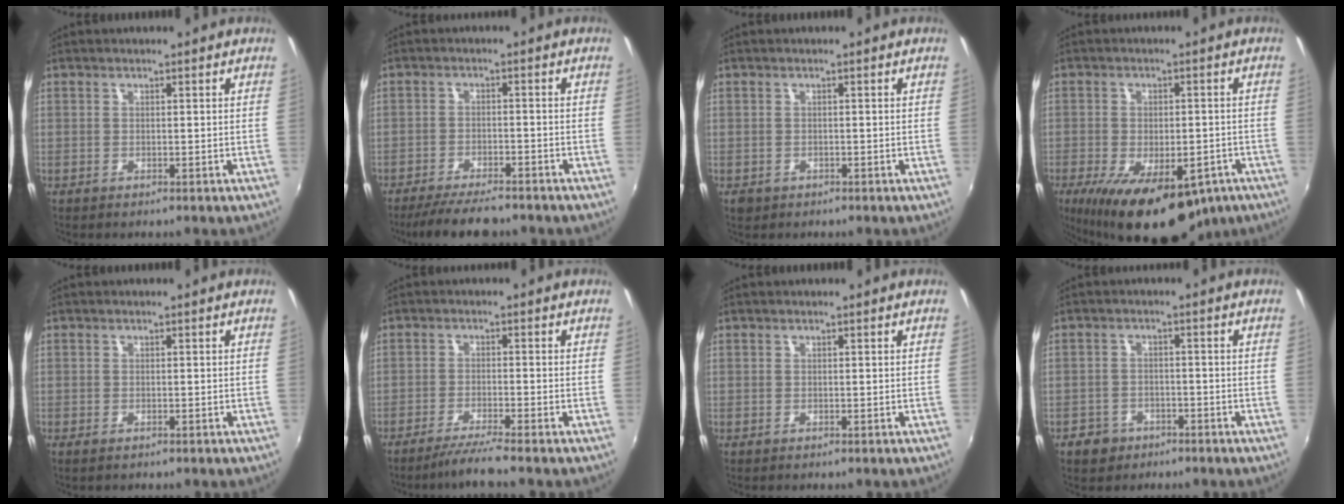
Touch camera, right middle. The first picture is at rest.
{"total": 9.0, "force": [-7.8, 1.7, 4.2], "torque": [-0.099, -0.020, -0.126]}
{"total": 1.7, "force": [-0.8, 1.4, 0.7], "torque": [-0.016, -0.005, -0.012]}
{"total": 18.5, "force": [-11.0, 8.5, 12.2], "torque": [-0.226, -0.040, -0.151]}
{"total": 1.1, "force": [-0.8, 0.5, 0.6], "torque": [-0.012, -0.006, -0.014]}
{"total": 5.6, "force": [-4.7, -1.2, 2.7], "torque": [-0.064, -0.013, -0.083]}
{"total": 0.0}
{"total": 4.9, "force": [-3.1, 3.6, 1.1], "torque": [-0.043, 0.005, -0.049]}